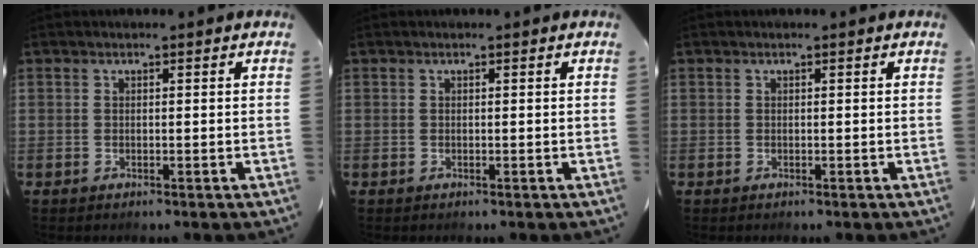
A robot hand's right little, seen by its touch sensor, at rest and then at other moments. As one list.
[{"total": 0.0}, {"total": 0.0}]